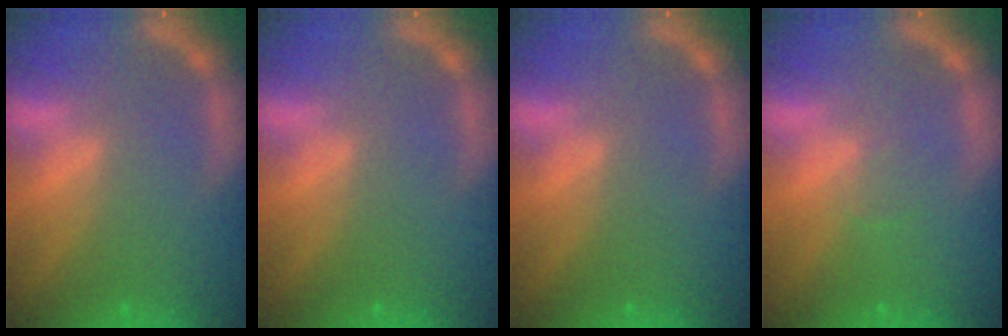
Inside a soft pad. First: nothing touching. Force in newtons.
{"total": 0.0}
{"total": 0.0}
{"total": 1.0}